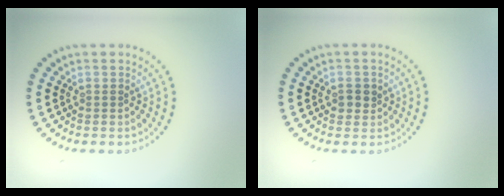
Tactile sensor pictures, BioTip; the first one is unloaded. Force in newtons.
{"total": 1.4, "press": 1.3, "slide": 0.5}